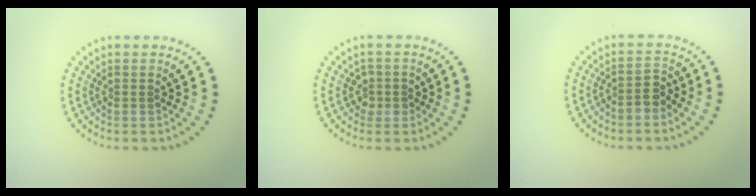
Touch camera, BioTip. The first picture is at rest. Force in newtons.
{"total": 1.1, "press": 1.0, "slide": 0.5}
{"total": 2.1, "press": 1.8, "slide": 0.9}